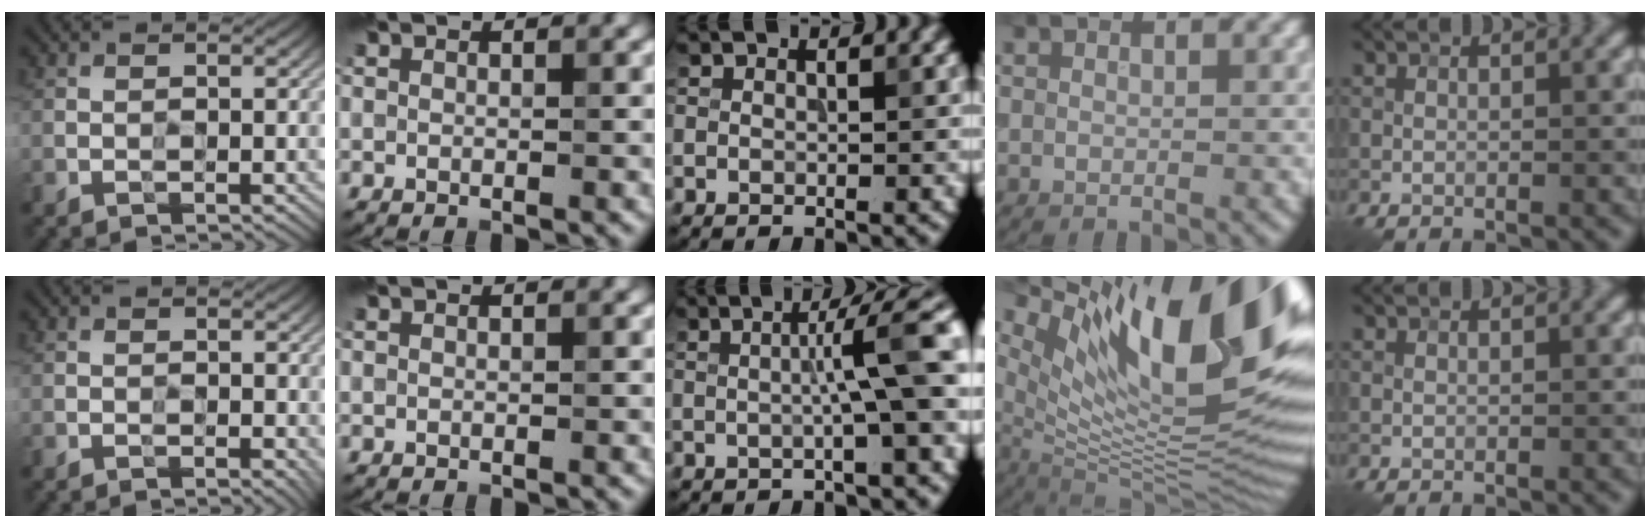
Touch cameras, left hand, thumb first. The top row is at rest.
{"thumb": {"total": 1.4, "force": [-0.2, 0.7, 1.2], "torque": [-0.011, -0.003, 0.002]}, "middle": {"total": 6.2, "force": [0.4, 0.9, 6.1], "torque": [-0.088, 0.009, 0.001]}, "ring": {"total": 17.9, "force": [8.0, 6.2, 14.8], "torque": [-0.245, 0.014, 0.148]}}